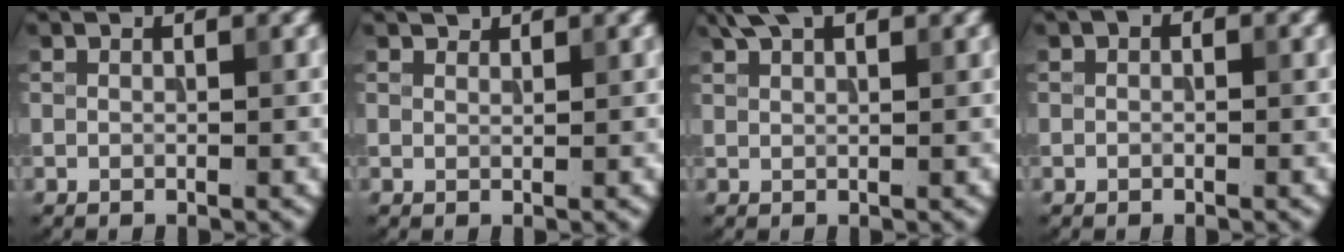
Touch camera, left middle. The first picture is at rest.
{"total": 1.0, "force": [1.0, 0.2, 0.1], "torque": [-0.004, -0.001, 0.016]}
{"total": 2.9, "force": [2.1, 0.9, 1.7], "torque": [-0.025, 0.007, 0.039]}
{"total": 0.7, "force": [0.1, 0.5, 0.5], "torque": [-0.006, -0.001, -0.004]}